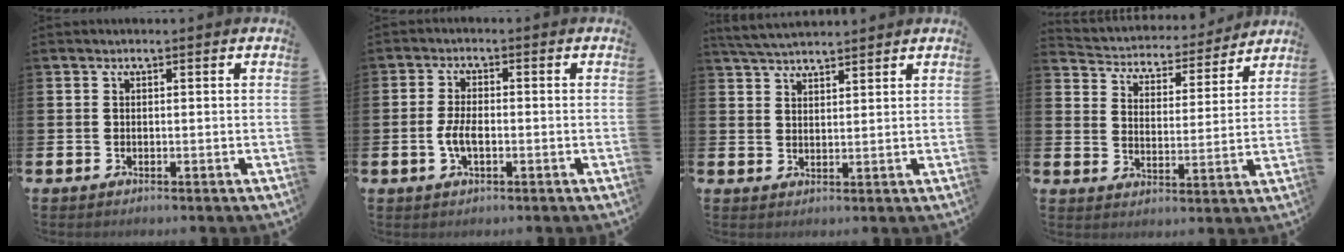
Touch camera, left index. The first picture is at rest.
{"total": 3.4, "force": [-0.8, 1.5, 2.9], "torque": [-0.049, 0.003, -0.015]}
{"total": 4.0, "force": [3.9, 0.4, 0.8], "torque": [-0.020, -0.016, 0.071]}
{"total": 4.4, "force": [4.2, 1.5, 0.1], "torque": [-0.025, -0.044, 0.063]}